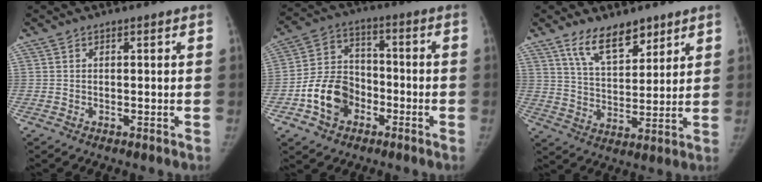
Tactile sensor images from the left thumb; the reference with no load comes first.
{"total": 11.6, "force": [-4.6, 8.9, 5.9], "torque": [-0.082, 0.034, -0.085]}
{"total": 10.7, "force": [7.4, 5.0, 6.0], "torque": [-0.073, -0.049, 0.136]}